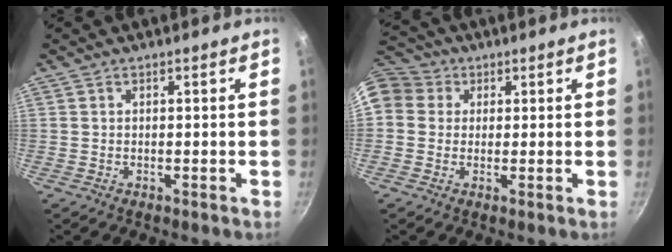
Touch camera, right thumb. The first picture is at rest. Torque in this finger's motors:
{"motor_torque": [1.95, 2.07, 1.53, 0.31, 0.47]}